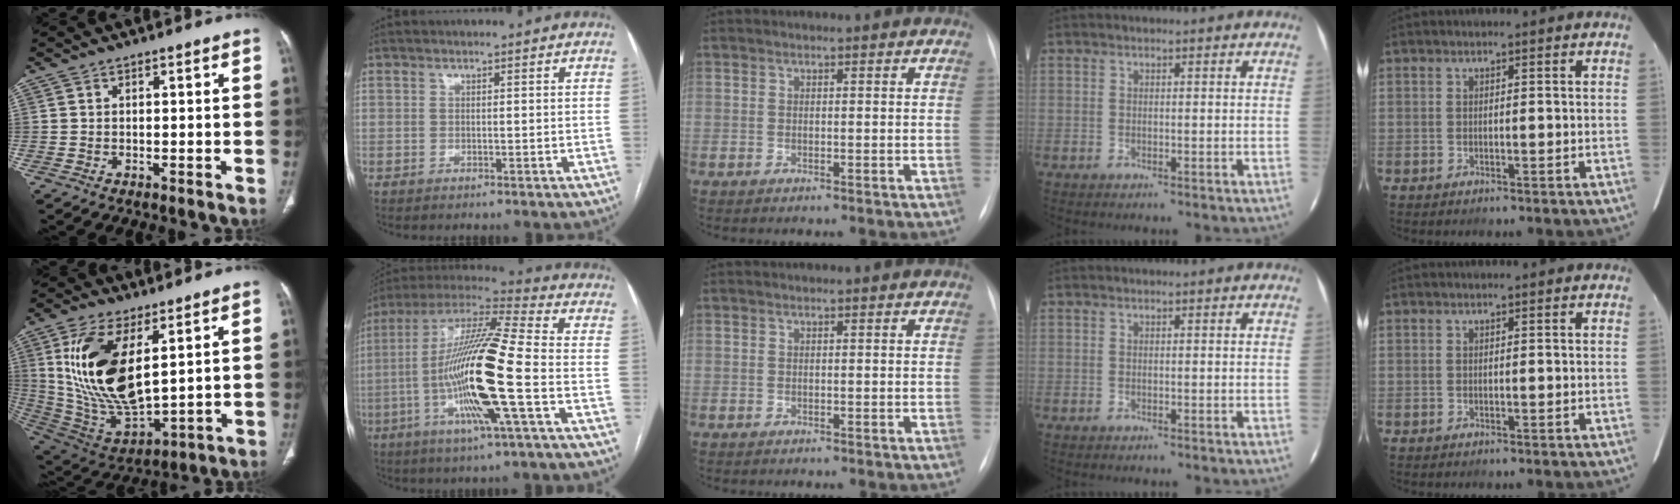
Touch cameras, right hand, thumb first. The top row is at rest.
{"thumb": {"total": 20.5, "force": [6.2, 9.6, 17.0], "torque": [-0.325, -0.030, 0.133]}, "index": {"total": 19.3, "force": [-4.3, 0.4, 18.8], "torque": [-0.374, -0.009, -0.090]}}